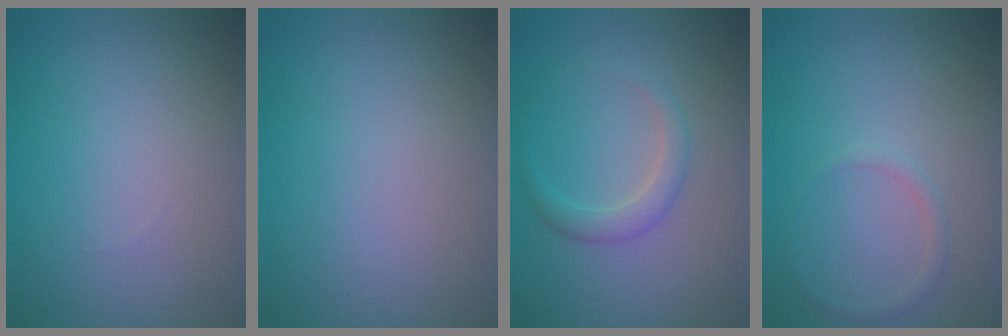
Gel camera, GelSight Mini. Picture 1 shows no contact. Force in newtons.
{"total": 0.0}
{"total": 1.9, "press": 1.9, "slide": 0.1}
{"total": 0.8, "press": 0.8, "slide": 0.0}